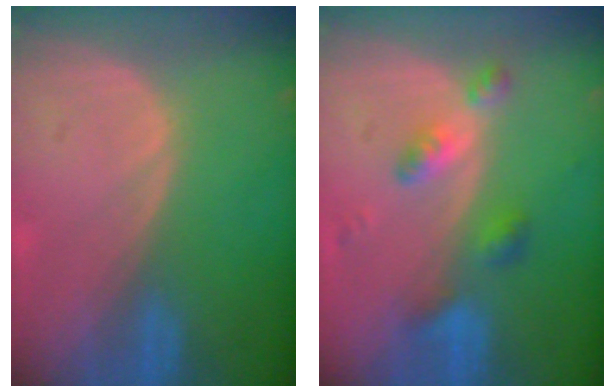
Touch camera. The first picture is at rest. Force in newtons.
{"total": 5.5, "press": 4.8, "slide": 2.7}